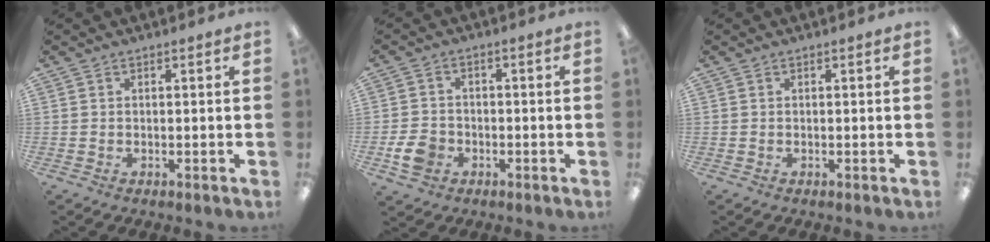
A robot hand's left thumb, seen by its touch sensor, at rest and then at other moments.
{"total": 5.9, "force": [-2.4, 4.5, 3.0], "torque": [-0.057, 0.007, -0.044]}
{"total": 0.0}